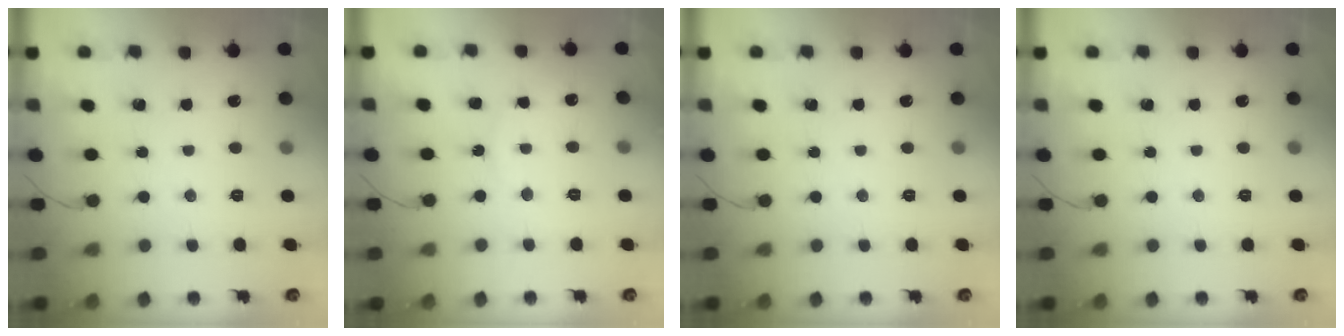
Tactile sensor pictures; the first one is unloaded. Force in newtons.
{"total": 3.7, "press": 3.7, "slide": 0.4}
{"total": 0.0}
{"total": 0.0}